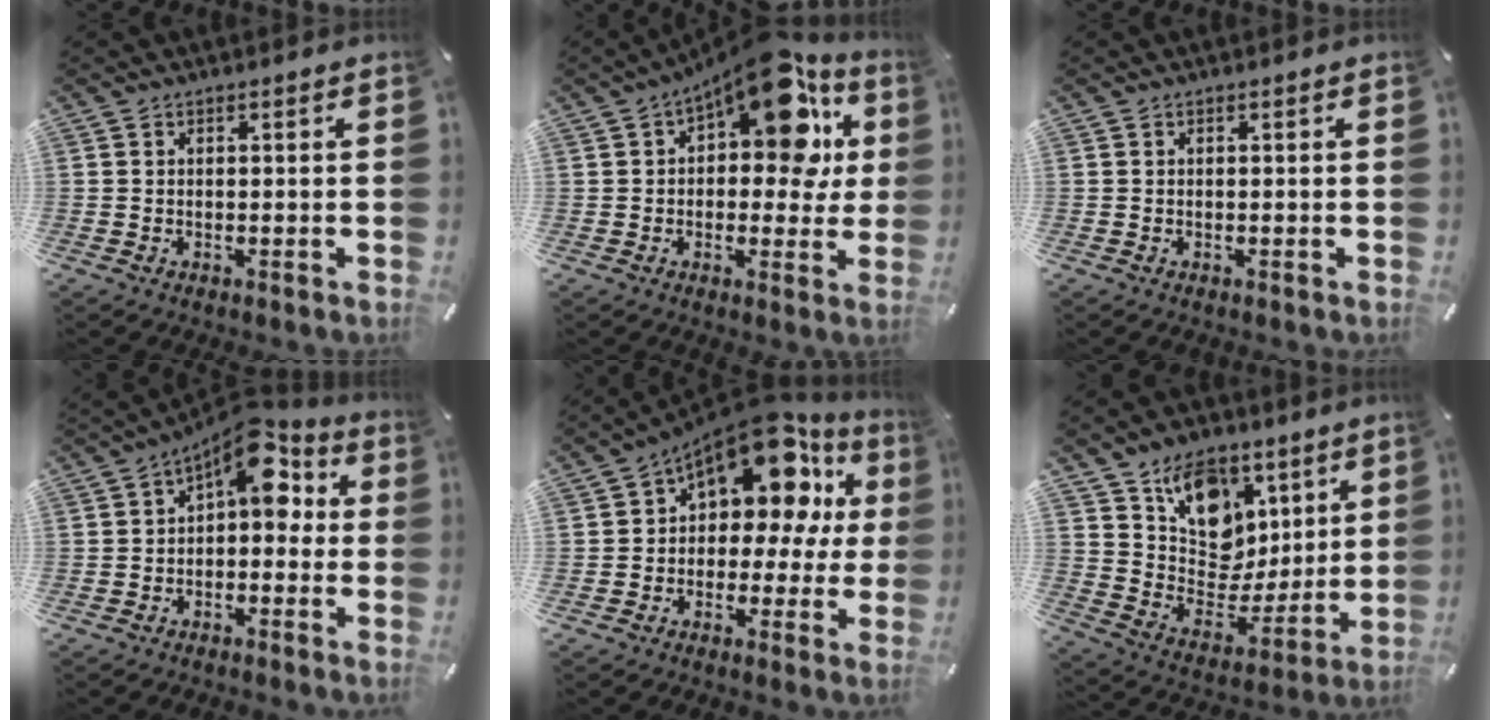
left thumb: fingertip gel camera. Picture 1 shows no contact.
{"total": 17.9, "force": [8.4, 8.6, 13.2], "torque": [-0.177, -0.053, 0.138]}
{"total": 0.0}
{"total": 10.4, "force": [4.9, 5.2, 7.5], "torque": [-0.116, -0.033, 0.082]}
{"total": 16.6, "force": [8.8, 9.1, 10.8], "torque": [-0.167, -0.067, 0.147]}
{"total": 13.8, "force": [6.8, 11.1, 4.7], "torque": [-0.055, -0.055, 0.130]}